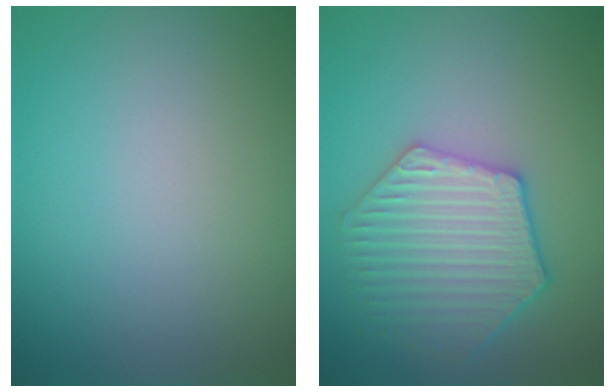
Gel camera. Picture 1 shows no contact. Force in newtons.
{"total": 5.3, "press": 4.9, "slide": 2.0}